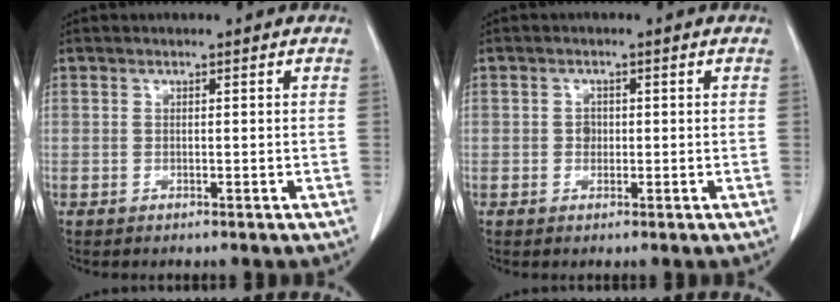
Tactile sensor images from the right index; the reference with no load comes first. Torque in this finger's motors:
{"motor_torque": [0.26, -0.19, -0.01, 0.00]}